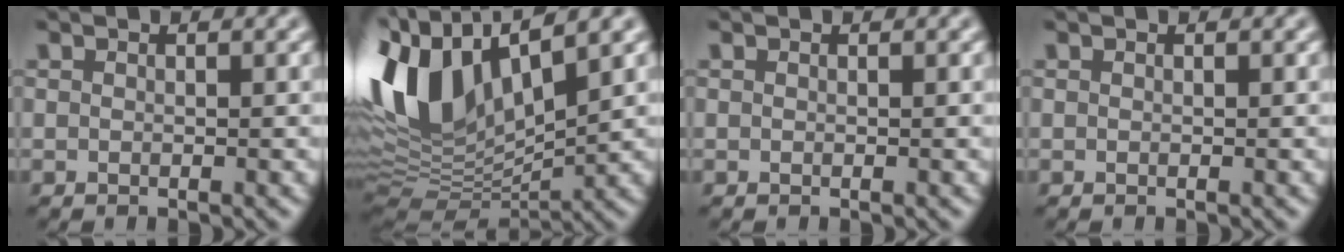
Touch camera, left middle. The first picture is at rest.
{"total": 14.0, "force": [4.8, 6.5, 11.5], "torque": [-0.251, 0.014, 0.086]}
{"total": 0.0}
{"total": 0.0}